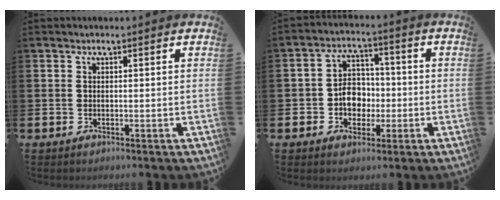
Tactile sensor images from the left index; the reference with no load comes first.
{"total": 5.5, "force": [-0.9, 4.6, 2.9], "torque": [-0.047, 0.009, -0.024]}